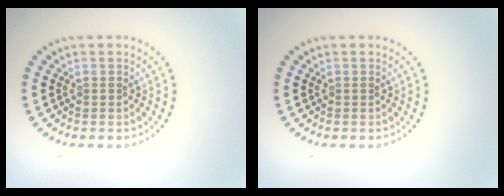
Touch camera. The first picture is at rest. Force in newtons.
{"total": 0.0}